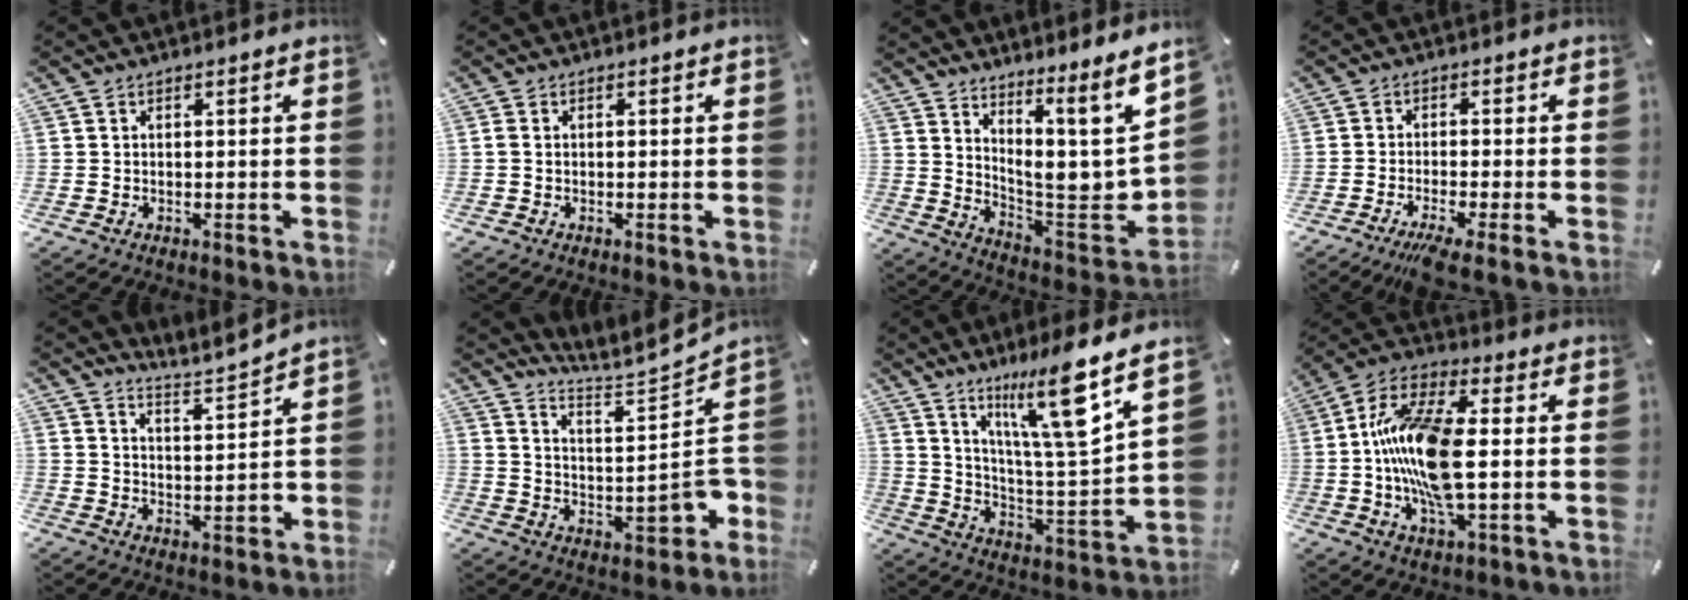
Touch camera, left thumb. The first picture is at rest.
{"total": 0.9, "force": [-0.2, 0.3, 0.8], "torque": [-0.016, -0.001, -0.003]}
{"total": 11.8, "force": [6.9, 2.0, 9.4], "torque": [-0.113, -0.109, 0.105]}
{"total": 4.6, "force": [-2.9, 0.1, 3.5], "torque": [-0.060, -0.005, -0.047]}
{"total": 5.1, "force": [4.9, 1.2, 0.8], "torque": [-0.016, -0.055, 0.080]}
{"total": 7.6, "force": [2.0, 3.3, 6.6], "torque": [-0.073, -0.051, 0.036]}
{"total": 17.0, "force": [12.0, 2.4, 11.8], "torque": [-0.200, -0.073, 0.190]}
{"total": 17.6, "force": [-0.7, 7.1, 16.1], "torque": [-0.333, -0.008, -0.015]}